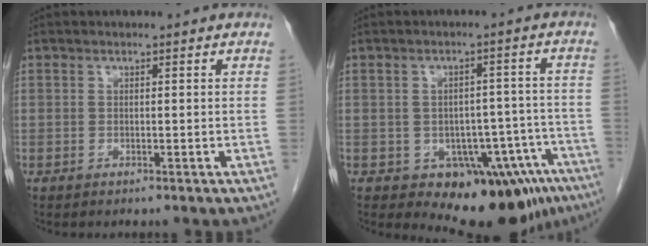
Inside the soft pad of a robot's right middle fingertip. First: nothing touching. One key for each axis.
{"total": 9.6, "fx": -6.0, "fy": 5.0, "fz": 5.7, "tx": -0.065, "ty": 0.007, "tz": -0.079}